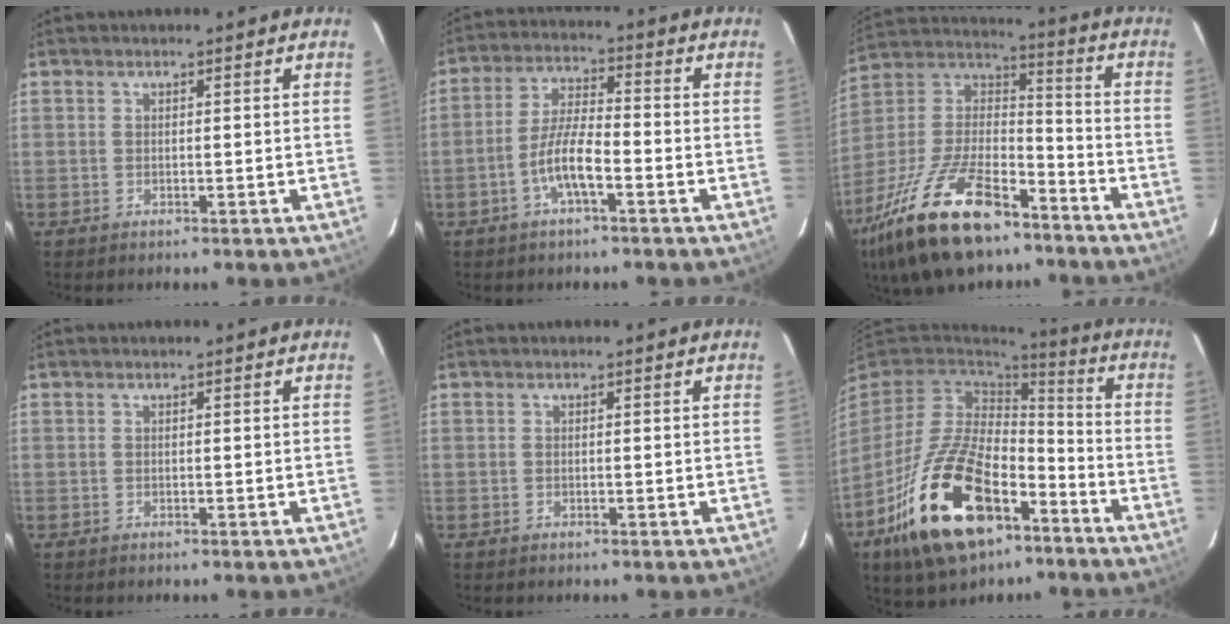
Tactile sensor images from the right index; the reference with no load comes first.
{"total": 7.3, "force": [-3.4, 1.6, 6.3], "torque": [-0.131, 0.008, -0.062]}
{"total": 26.1, "force": [-16.8, 11.1, 16.7], "torque": [-0.345, -0.015, -0.284]}
{"total": 0.0}
{"total": 0.0}
{"total": 24.0, "force": [-12.2, 12.6, 16.4], "torque": [-0.332, -0.012, -0.198]}